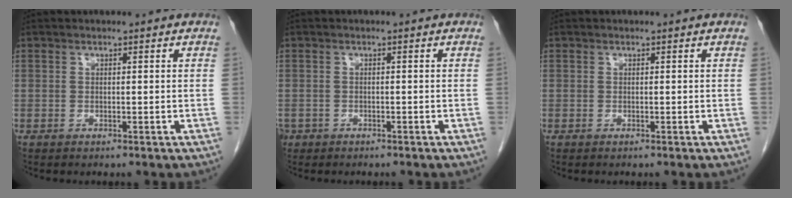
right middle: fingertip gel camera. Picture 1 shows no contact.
{"total": 2.7, "force": [-2.1, 1.7, 0.6], "torque": [-0.016, -0.001, -0.035]}
{"total": 0.0}